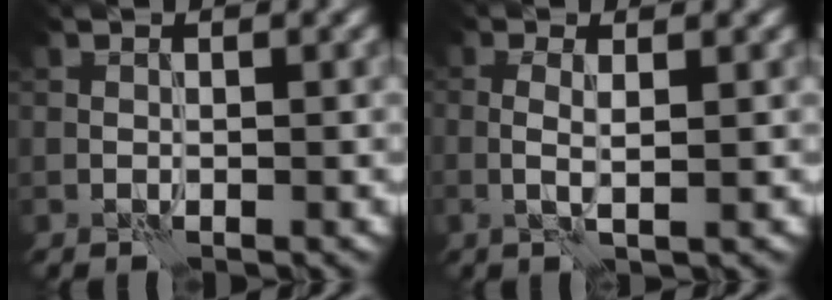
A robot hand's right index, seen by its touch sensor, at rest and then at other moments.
{"total": 2.2, "force": [0.2, 0.4, 2.2], "torque": [-0.041, 0.002, -0.001]}